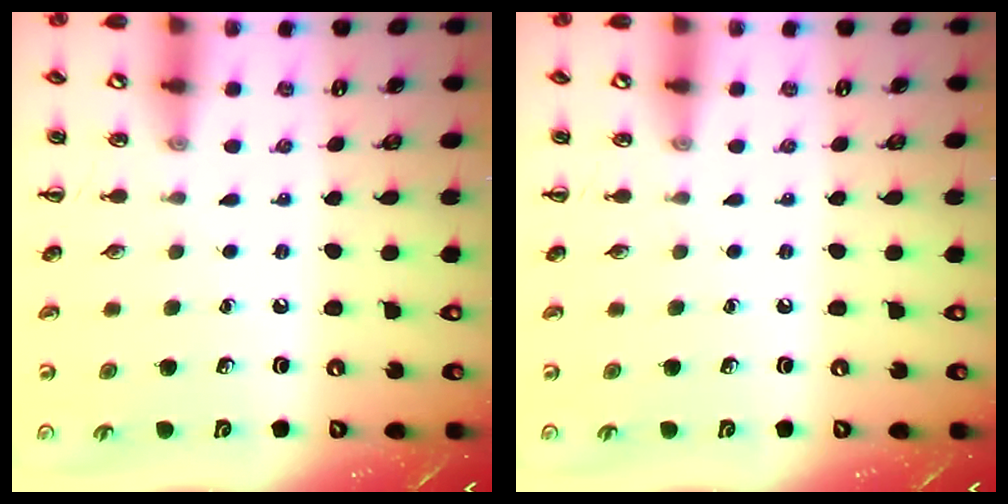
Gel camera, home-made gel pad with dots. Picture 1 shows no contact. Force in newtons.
{"total": 0.0}